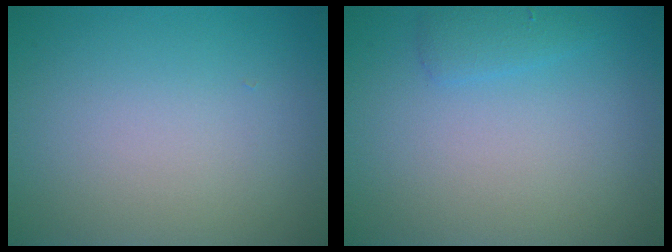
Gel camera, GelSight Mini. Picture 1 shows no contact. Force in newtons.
{"total": 1.3, "press": 1.3, "slide": 0.1}